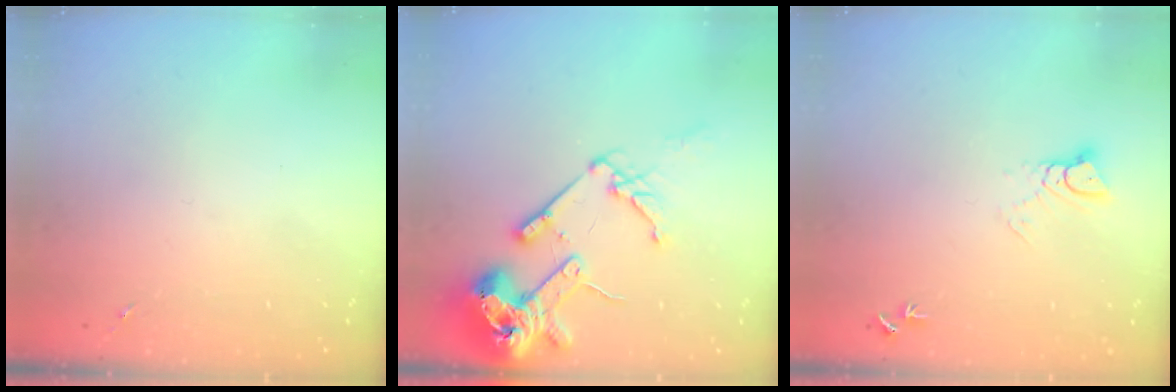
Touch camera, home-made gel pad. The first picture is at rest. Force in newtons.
{"total": 17.6, "press": 17.4, "slide": 2.3}
{"total": 4.7, "press": 4.7, "slide": 0.2}